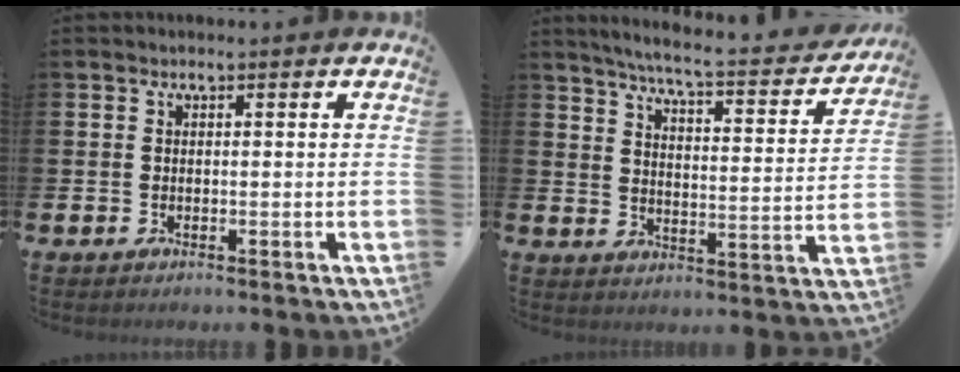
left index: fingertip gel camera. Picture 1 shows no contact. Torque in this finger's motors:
{"motor_torque": [1.00, -1.14, 0.28, 0.07]}